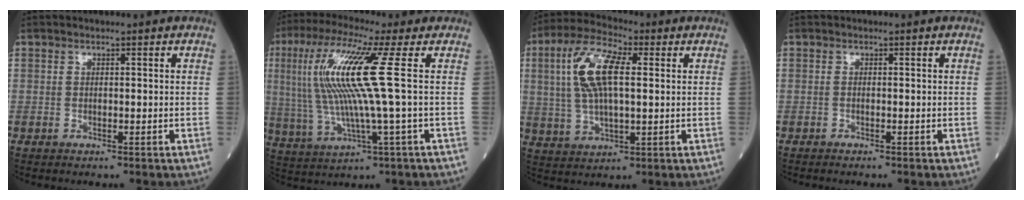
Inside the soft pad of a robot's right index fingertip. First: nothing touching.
{"total": 13.4, "force": [2.3, -0.7, 13.2], "torque": [-0.289, 0.010, 0.044]}
{"total": 11.3, "force": [2.5, 3.7, 10.4], "torque": [-0.226, 0.019, 0.051]}
{"total": 0.7, "force": [-0.6, -0.1, 0.3], "torque": [-0.005, 0.001, -0.008]}